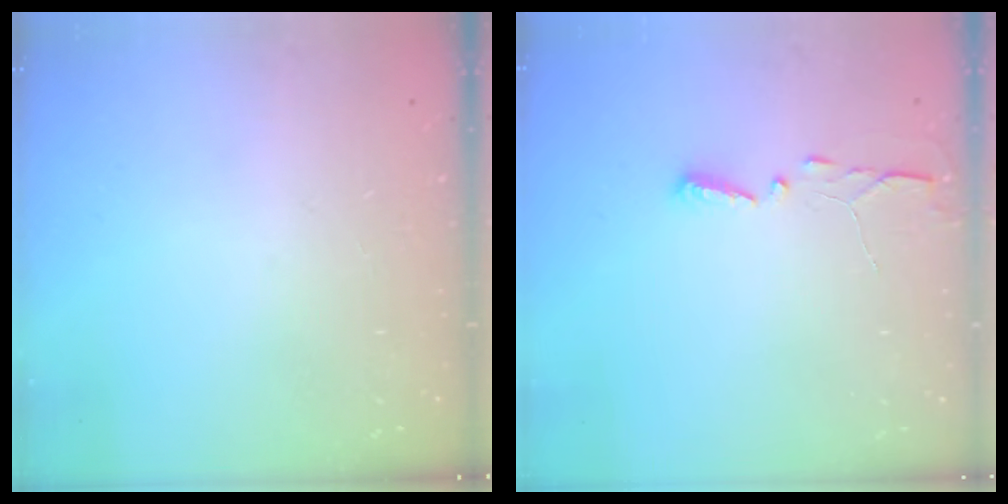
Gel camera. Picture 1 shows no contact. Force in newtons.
{"total": 2.9, "press": 2.9, "slide": 0.4}